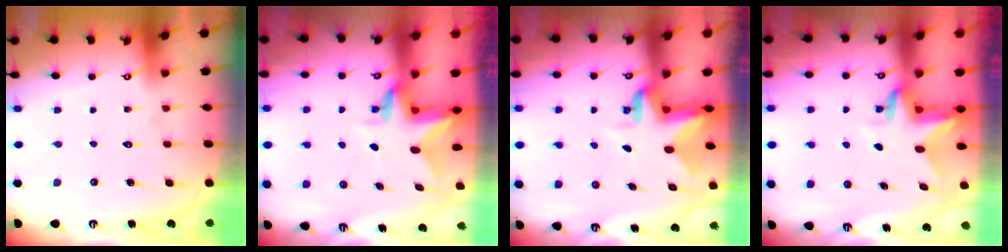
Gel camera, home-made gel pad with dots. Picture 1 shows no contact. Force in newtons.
{"total": 3.2, "press": 3.2, "slide": 0.4}
{"total": 3.0, "press": 3.0, "slide": 0.4}
{"total": 2.9, "press": 2.9, "slide": 0.2}